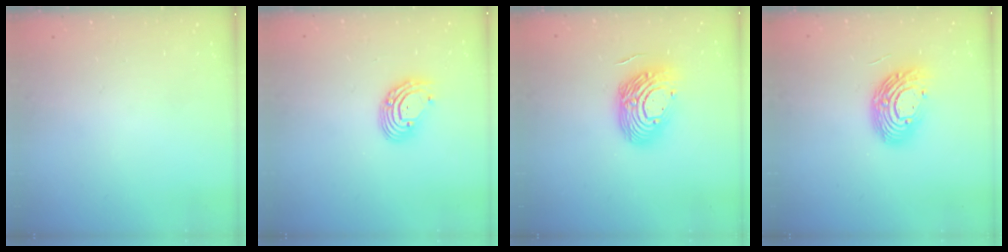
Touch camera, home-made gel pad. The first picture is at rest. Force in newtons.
{"total": 8.3, "press": 8.2, "slide": 0.7}
{"total": 16.1, "press": 16.0, "slide": 1.8}
{"total": 13.7, "press": 13.7, "slide": 0.5}